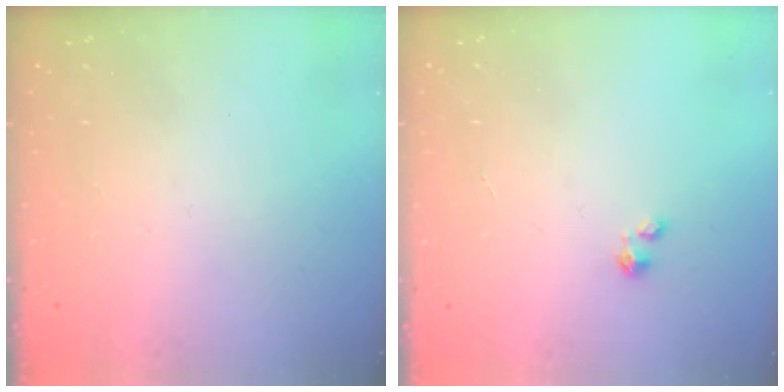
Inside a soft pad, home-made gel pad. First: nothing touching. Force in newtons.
{"total": 0.0}